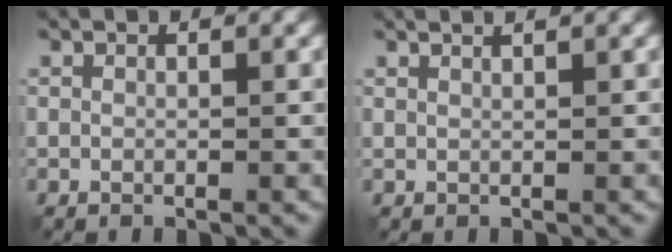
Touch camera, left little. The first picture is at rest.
{"total": 1.3, "force": [1.0, 0.3, 0.8], "torque": [-0.003, 0.004, 0.004]}